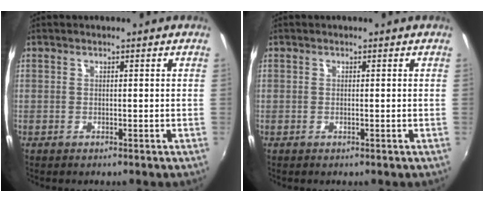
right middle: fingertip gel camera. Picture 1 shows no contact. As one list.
[{"total": 0.0}]